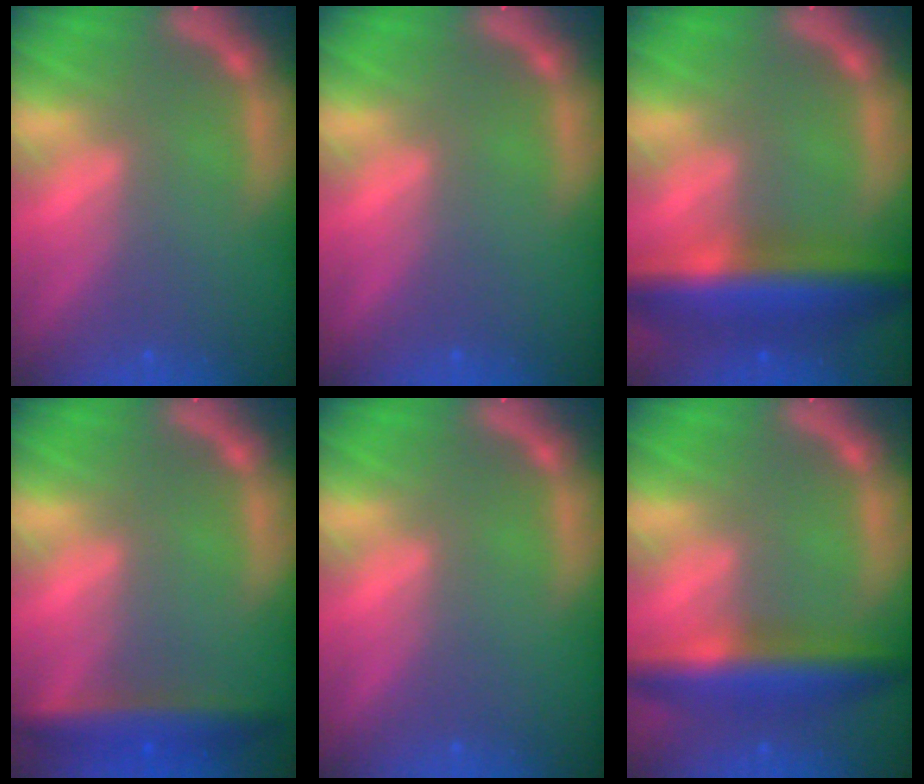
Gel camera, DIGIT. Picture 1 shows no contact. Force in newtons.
{"total": 0.0}
{"total": 8.9}
{"total": 4.5}
{"total": 0.0}
{"total": 6.5}